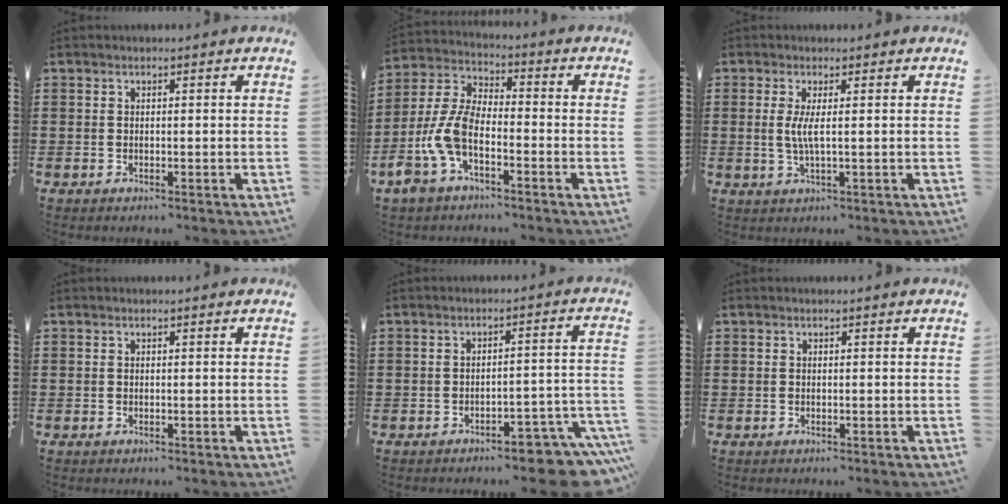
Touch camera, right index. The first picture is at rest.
{"total": 8.6, "force": [-3.7, 4.2, 6.6], "torque": [-0.177, -0.018, -0.078]}
{"total": 3.0, "force": [0.3, 0.1, 3.0], "torque": [-0.066, -0.010, 0.001]}
{"total": 0.0}
{"total": 5.4, "force": [-4.6, 0.7, 2.6], "torque": [-0.040, -0.002, -0.085]}
{"total": 0.0}